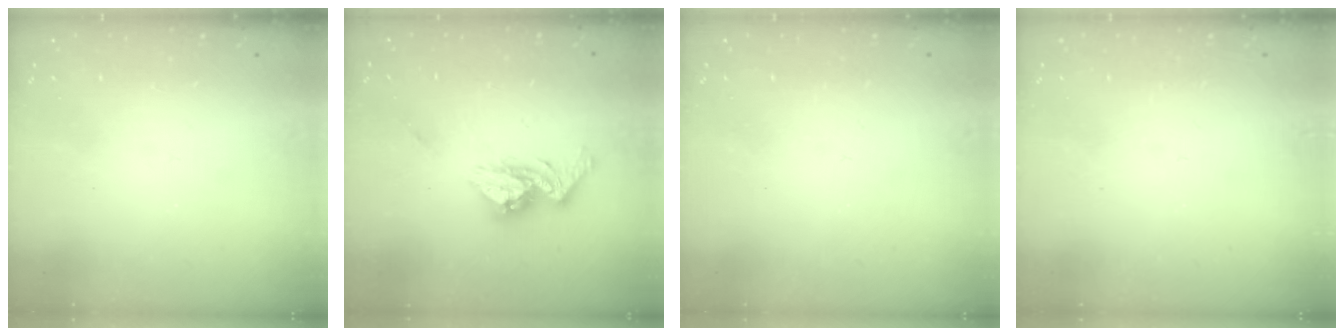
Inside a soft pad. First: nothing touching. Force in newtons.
{"total": 11.2, "press": 11.1, "slide": 0.9}
{"total": 0.0}
{"total": 0.0}